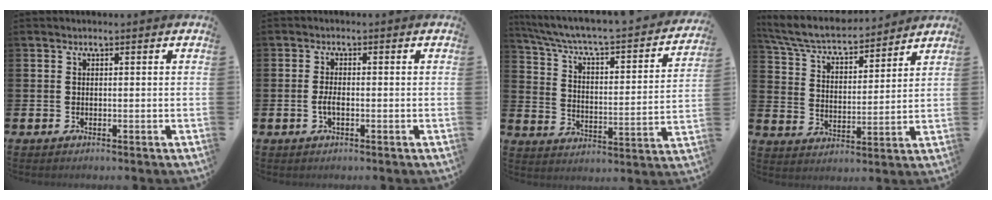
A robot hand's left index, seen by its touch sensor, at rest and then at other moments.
{"total": 1.9, "force": [-0.5, 0.8, 1.6], "torque": [-0.031, 0.001, -0.011]}
{"total": 5.8, "force": [5.0, 1.1, 2.6], "torque": [-0.079, -0.048, 0.077]}
{"total": 6.6, "force": [6.0, 1.5, 2.1], "torque": [-0.075, -0.042, 0.102]}